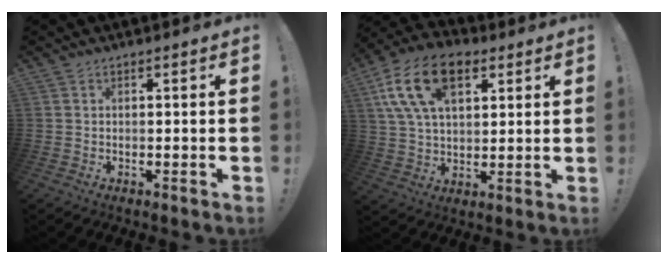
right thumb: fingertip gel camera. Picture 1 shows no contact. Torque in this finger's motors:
{"motor_torque": [-0.31, 1.77, 1.66, 0.68, 0.60]}